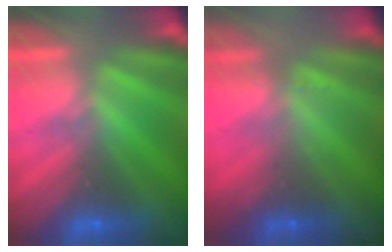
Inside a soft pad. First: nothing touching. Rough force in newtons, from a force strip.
{"total": 2.2}